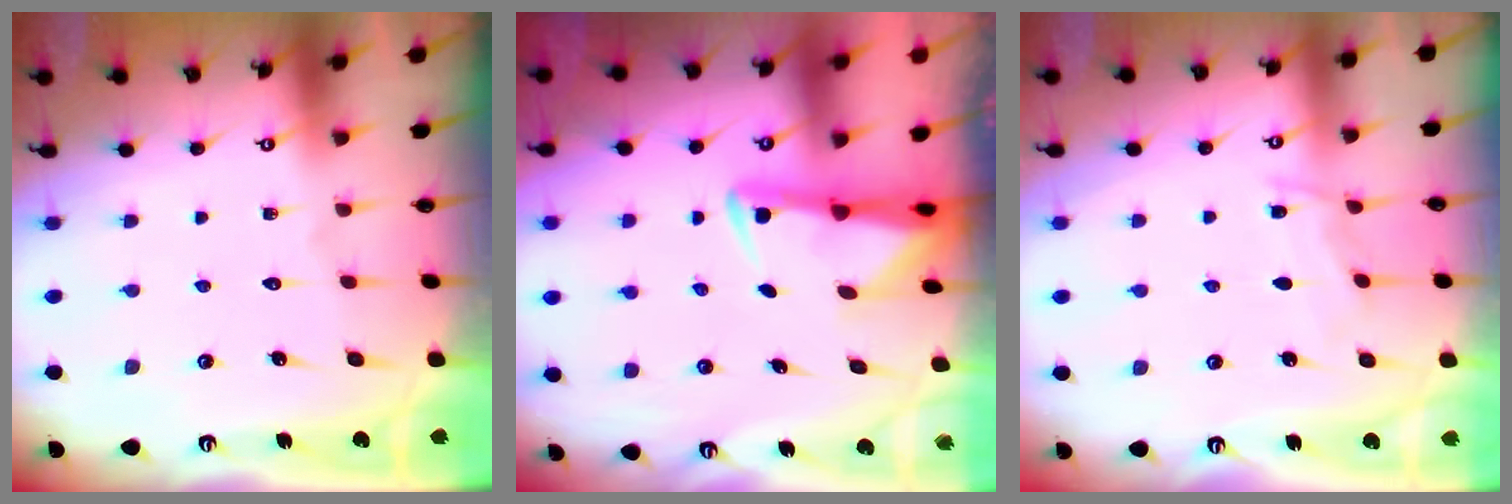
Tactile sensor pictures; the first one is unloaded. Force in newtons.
{"total": 2.7, "press": 2.6, "slide": 0.5}
{"total": 4.4, "press": 4.3, "slide": 0.5}